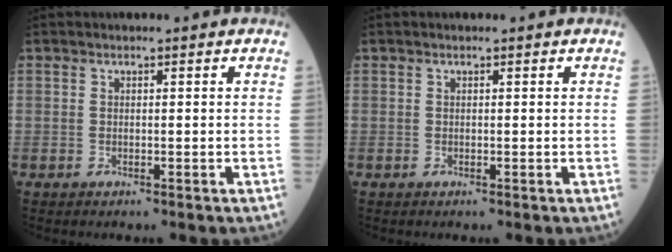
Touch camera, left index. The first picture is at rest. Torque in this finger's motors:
{"motor_torque": [-0.07, 0.08, 0.00, 0.00]}